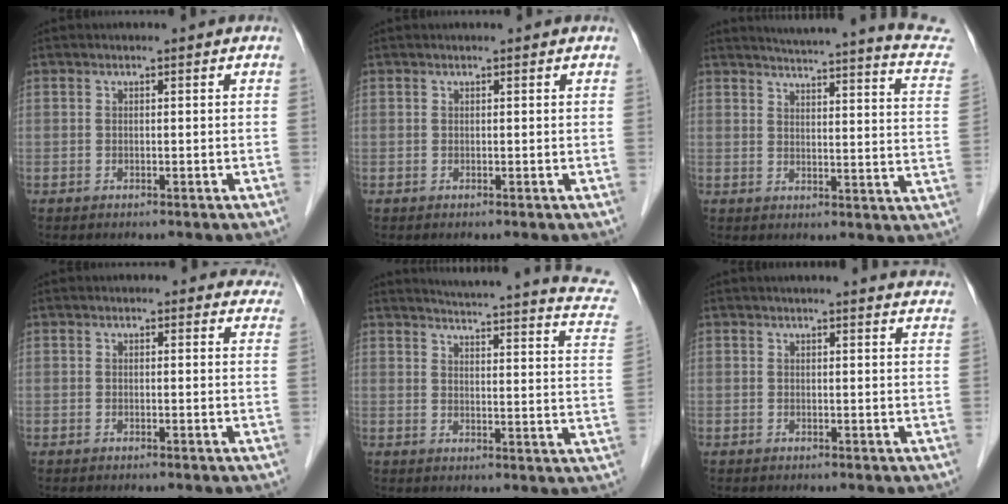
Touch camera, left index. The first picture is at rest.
{"total": 0.9, "force": [0.8, 0.2, 0.3], "torque": [-0.007, 0.013, 0.009]}
{"total": 20.3, "force": [18.6, 0.6, 8.2], "torque": [-0.106, -0.070, 0.199]}
{"total": 4.2, "force": [3.9, 1.7, 0.1], "torque": [0.027, -0.014, 0.016]}
{"total": 18.4, "force": [16.5, 1.5, 8.1], "torque": [-0.102, -0.060, 0.169]}
{"total": 15.2, "force": [14.4, 1.5, 4.5], "torque": [-0.044, -0.009, 0.154]}